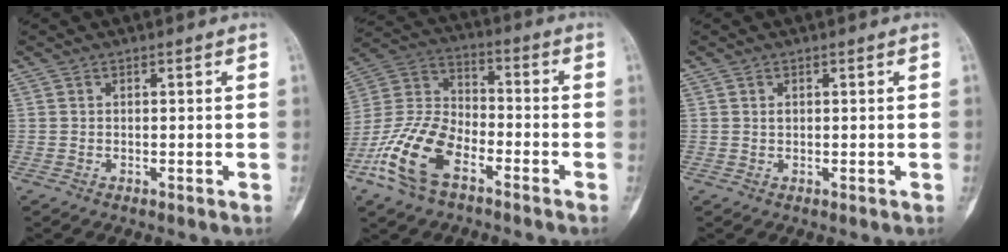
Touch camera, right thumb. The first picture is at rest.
{"total": 15.7, "force": [-8.0, 8.1, 10.9], "torque": [-0.228, 0.043, -0.162]}
{"total": 0.7, "force": [0.2, 0.5, 0.5], "torque": [-0.007, 0.001, 0.005]}